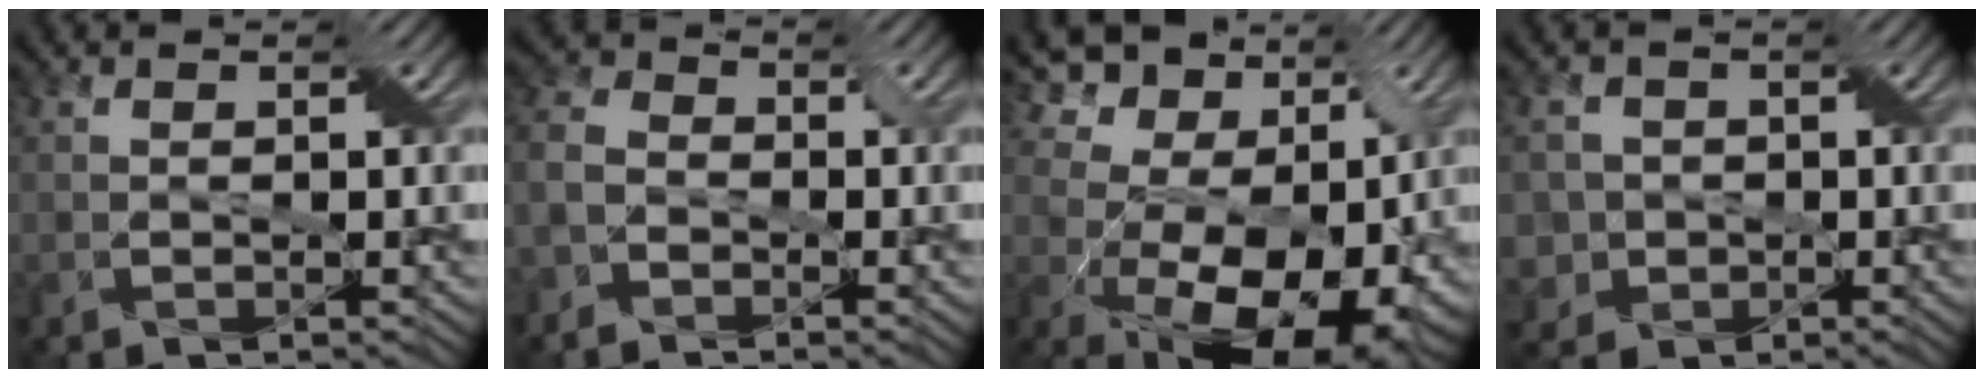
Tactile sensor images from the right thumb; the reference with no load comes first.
{"total": 4.7, "force": [-2.9, 2.8, 2.4], "torque": [-0.071, 0.000, -0.072]}
{"total": 16.8, "force": [3.3, 11.1, 12.1], "torque": [-0.228, 0.005, 0.097]}
{"total": 4.2, "force": [-0.9, 4.1, 0.5], "torque": [-0.020, 0.006, -0.035]}